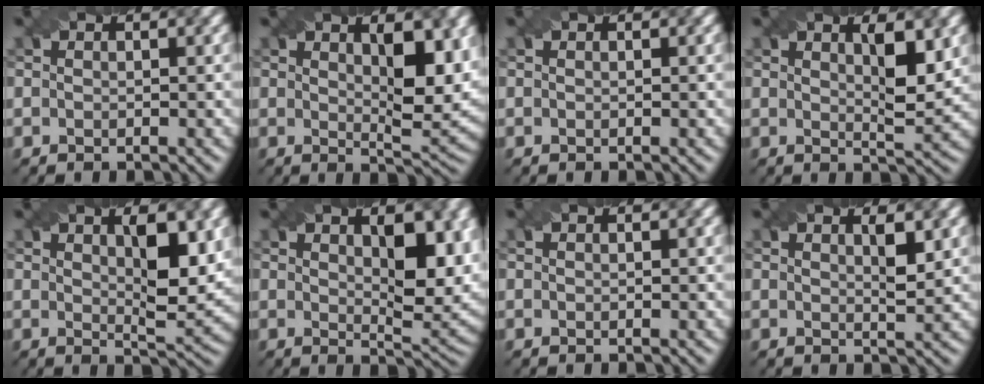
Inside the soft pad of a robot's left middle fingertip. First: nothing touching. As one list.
[{"total": 6.2, "force": [2.0, 1.9, 5.5], "torque": [-0.077, -0.010, 0.035]}, {"total": 0.0}, {"total": 3.7, "force": [1.5, 0.7, 3.3], "torque": [-0.051, -0.011, 0.026]}, {"total": 5.4, "force": [1.7, 1.4, 4.9], "torque": [-0.070, -0.009, 0.030]}, {"total": 7.3, "force": [2.2, 2.9, 6.4], "torque": [-0.087, -0.005, 0.038]}, {"total": 0.0}, {"total": 1.9, "force": [0.8, 0.3, 1.7], "torque": [-0.024, -0.004, 0.013]}]